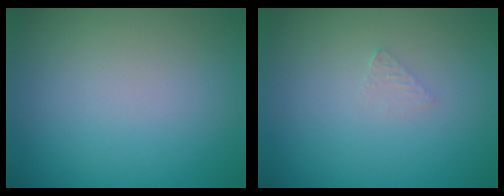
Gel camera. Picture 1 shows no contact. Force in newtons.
{"total": 0.8, "press": 0.8, "slide": 0.1}